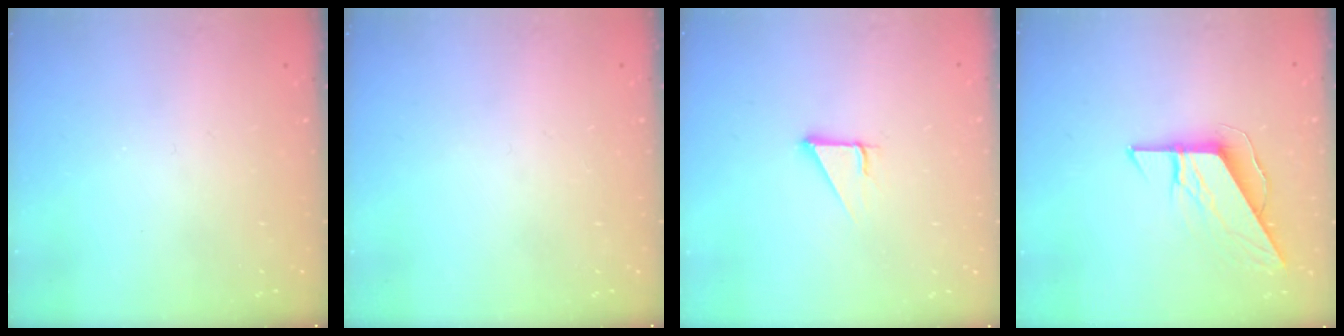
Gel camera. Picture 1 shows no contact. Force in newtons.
{"total": 0.0}
{"total": 2.9, "press": 2.9, "slide": 0.1}
{"total": 8.3, "press": 8.3, "slide": 0.7}